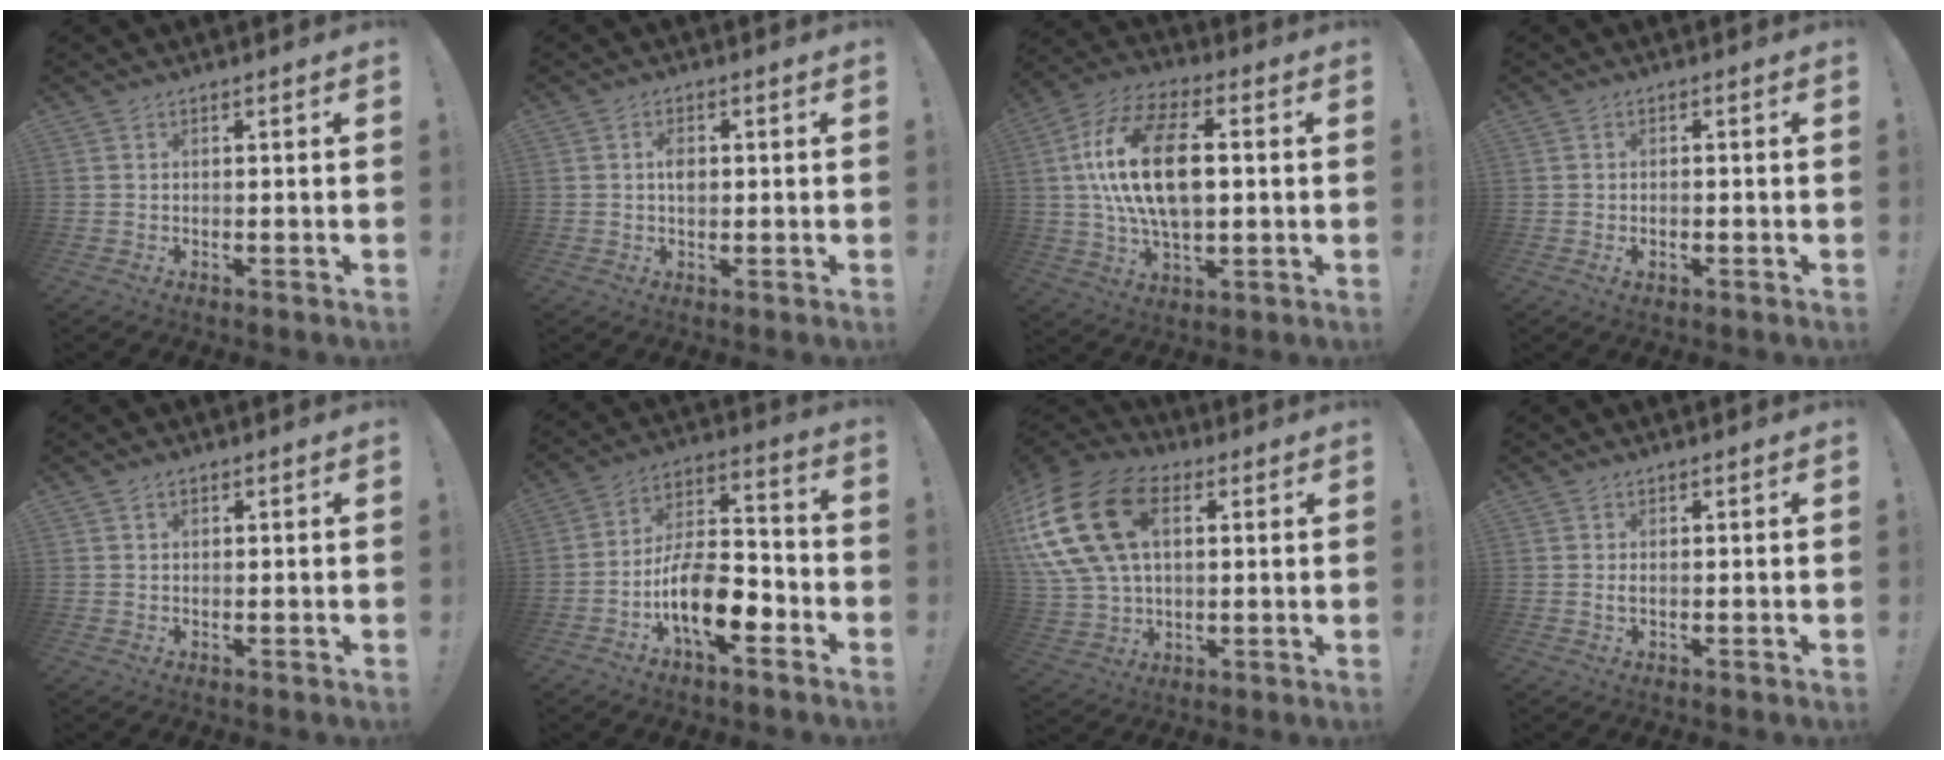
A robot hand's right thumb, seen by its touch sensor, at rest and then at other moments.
{"total": 3.1, "force": [0.2, 2.1, 2.3], "torque": [-0.029, 0.000, -0.002]}
{"total": 19.4, "force": [2.3, 10.8, 16.0], "torque": [-0.286, 0.007, 0.034]}
{"total": 1.5, "force": [-0.7, 0.6, 1.1], "torque": [-0.014, 0.001, -0.013]}
{"total": 1.1, "force": [0.6, 0.8, 0.5], "torque": [-0.009, 0.001, 0.012]}
{"total": 15.5, "force": [-7.2, 7.5, 11.5], "torque": [-0.207, 0.033, -0.116]}
{"total": 24.3, "force": [6.9, 16.1, 16.7], "torque": [-0.323, -0.012, 0.130]}
{"total": 0.9, "force": [0.1, 0.2, 0.9], "torque": [-0.018, 0.002, 0.001]}